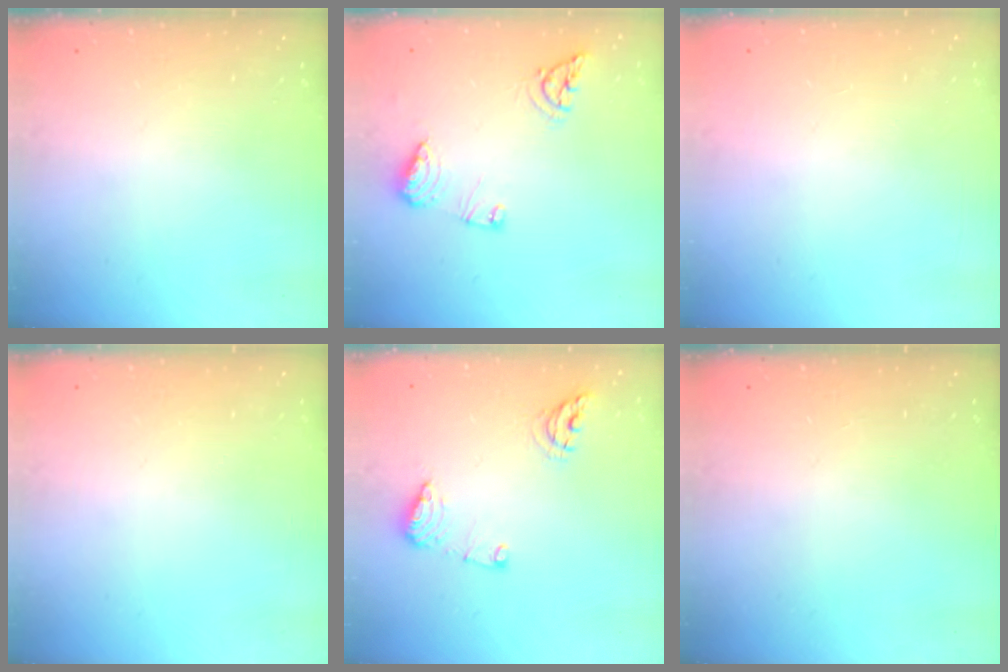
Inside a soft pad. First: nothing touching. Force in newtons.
{"total": 9.7, "press": 9.6, "slide": 1.1}
{"total": 0.9, "press": 0.9, "slide": 0.0}
{"total": 0.0}
{"total": 9.0, "press": 8.9, "slide": 0.9}
{"total": 0.0}